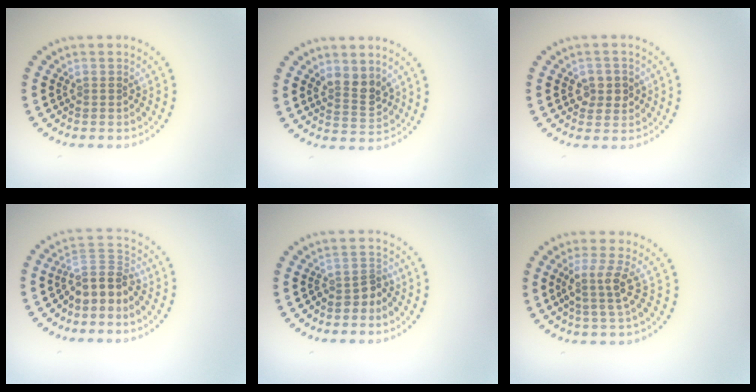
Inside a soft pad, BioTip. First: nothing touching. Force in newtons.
{"total": 2.6, "press": 2.4, "slide": 1.0}
{"total": 2.3, "press": 2.3, "slide": 0.6}
{"total": 3.5, "press": 2.7, "slide": 2.2}
{"total": 2.0, "press": 1.4, "slide": 1.4}
{"total": 2.8, "press": 2.1, "slide": 1.8}